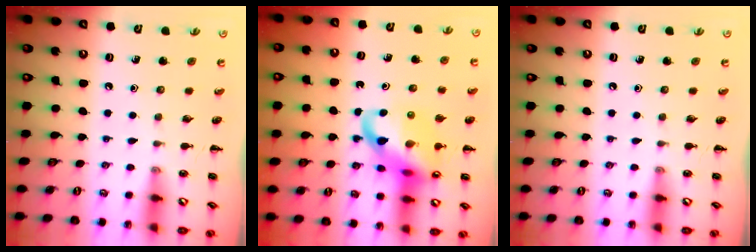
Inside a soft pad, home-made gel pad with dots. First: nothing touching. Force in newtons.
{"total": 17.2, "press": 17.1, "slide": 2.5}
{"total": 0.0}